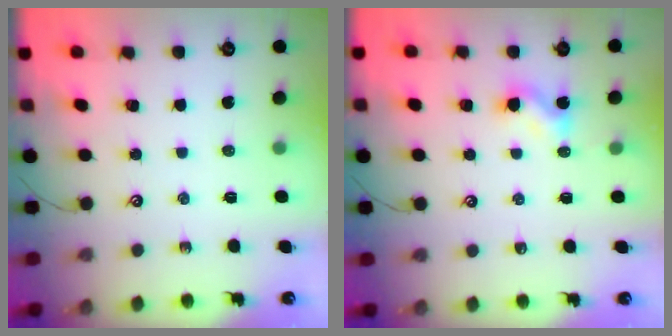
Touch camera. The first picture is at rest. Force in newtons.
{"total": 3.0, "press": 2.9, "slide": 0.4}